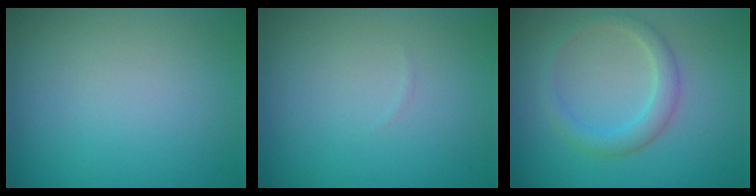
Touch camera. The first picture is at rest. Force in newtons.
{"total": 0.0}
{"total": 2.3, "press": 2.3, "slide": 0.3}